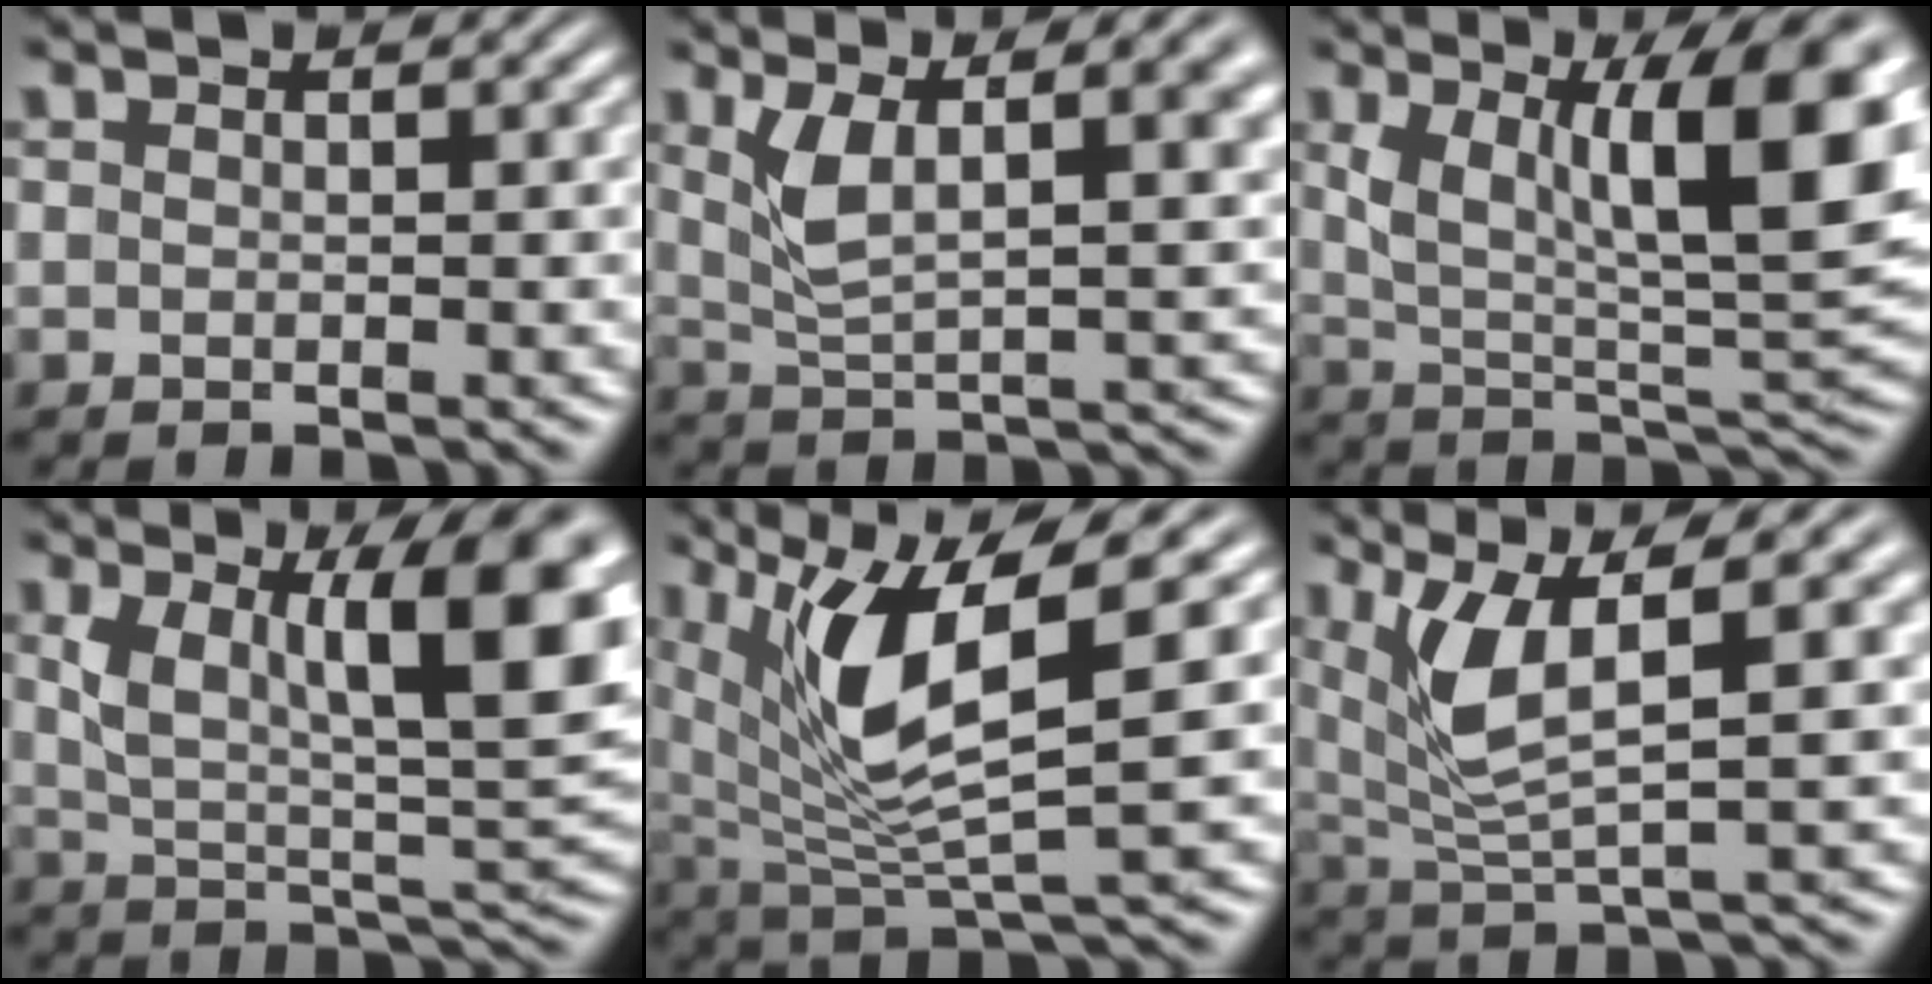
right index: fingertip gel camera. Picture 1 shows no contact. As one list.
[{"total": 5.5, "force": [2.3, 2.2, 4.5], "torque": [-0.082, -0.012, 0.047]}, {"total": 11.9, "force": [2.8, 5.5, 10.1], "torque": [-0.149, -0.022, 0.055]}, {"total": 11.8, "force": [2.7, 5.5, 10.1], "torque": [-0.137, -0.015, 0.050]}, {"total": 9.0, "force": [1.9, 4.0, 7.8], "torque": [-0.137, -0.007, 0.039]}, {"total": 6.2, "force": [2.0, 2.6, 5.3], "torque": [-0.110, -0.004, 0.043]}]